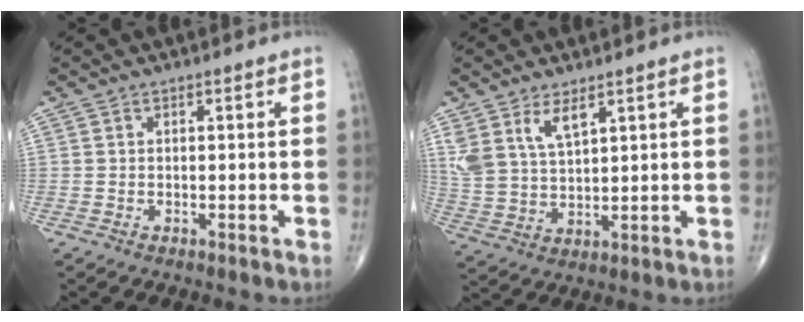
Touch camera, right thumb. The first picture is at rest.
{"total": 7.6, "force": [4.5, 3.3, 5.2], "torque": [-0.099, -0.021, 0.099]}